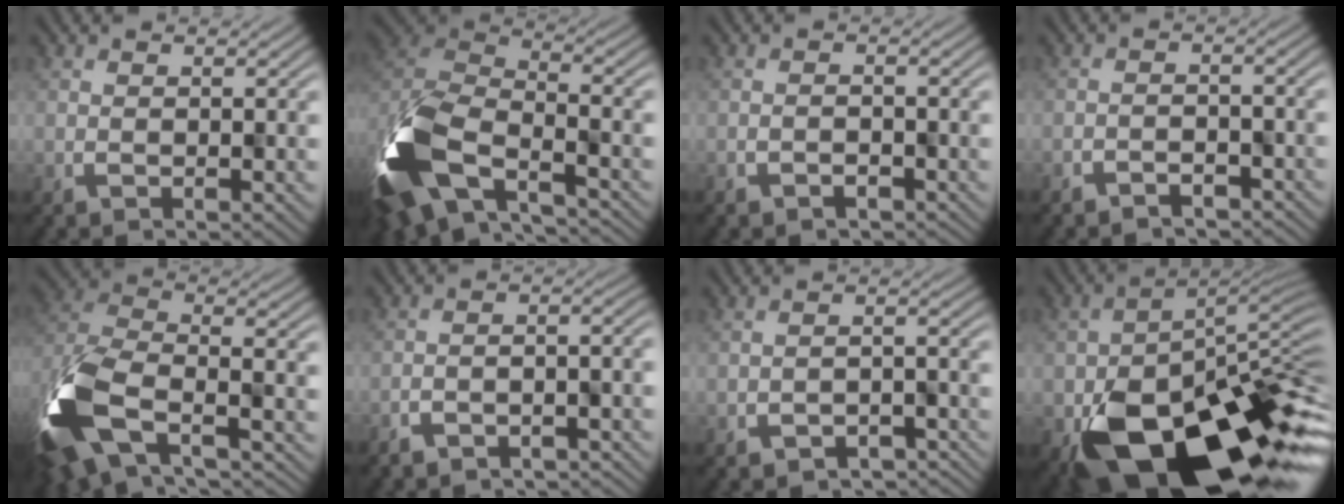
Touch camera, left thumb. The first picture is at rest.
{"total": 14.9, "force": [-7.6, 8.6, 9.4], "torque": [-0.268, -0.045, -0.121]}
{"total": 1.1, "force": [-1.0, 0.3, -0.5], "torque": [0.001, -0.005, -0.012]}
{"total": 2.5, "force": [-2.5, 0.4, 0.1], "torque": [-0.007, -0.006, -0.034]}
{"total": 13.5, "force": [-6.7, 7.4, 9.1], "torque": [-0.248, -0.036, -0.117]}
{"total": 5.7, "force": [-5.0, 1.5, 2.3], "torque": [-0.032, -0.009, -0.079]}
{"total": 3.6, "force": [-3.3, 1.2, 0.8], "torque": [-0.011, -0.005, -0.042]}
{"total": 16.6, "force": [-8.1, 8.9, 11.4], "torque": [-0.195, -0.051, -0.117]}